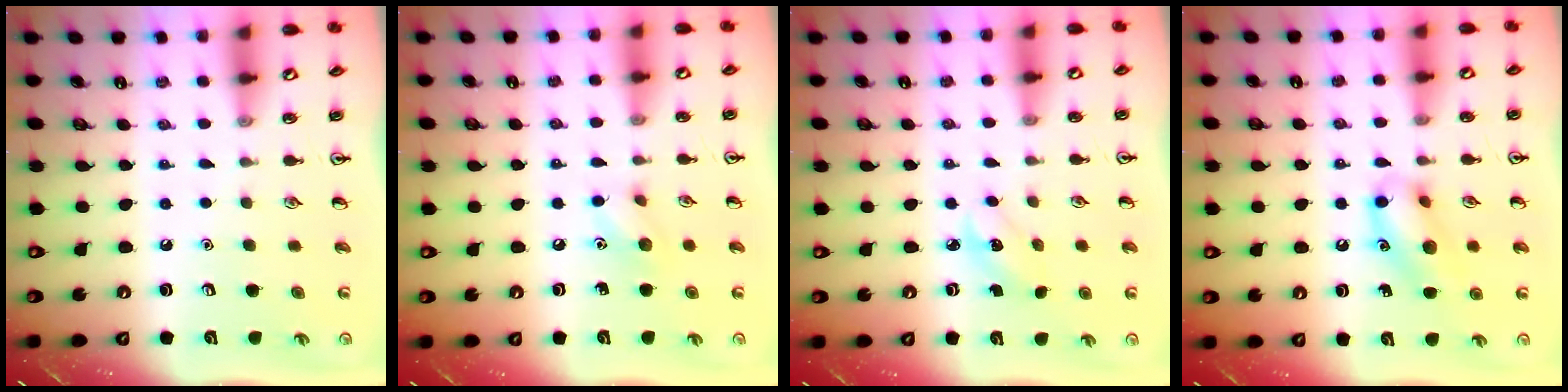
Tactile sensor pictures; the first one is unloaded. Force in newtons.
{"total": 6.3, "press": 6.2, "slide": 0.9}
{"total": 2.7, "press": 2.6, "slide": 0.7}
{"total": 12.1, "press": 12.0, "slide": 1.8}